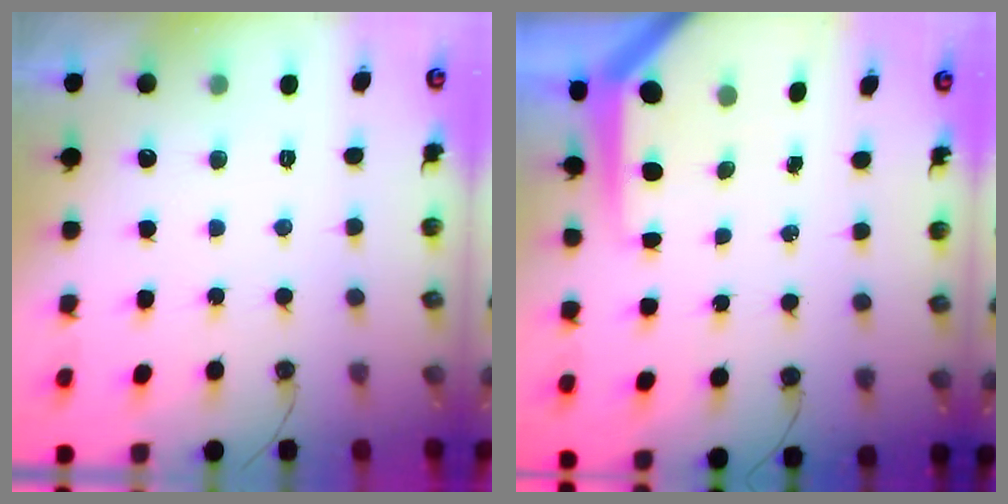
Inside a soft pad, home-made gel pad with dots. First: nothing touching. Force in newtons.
{"total": 7.2, "press": 7.2, "slide": 0.5}